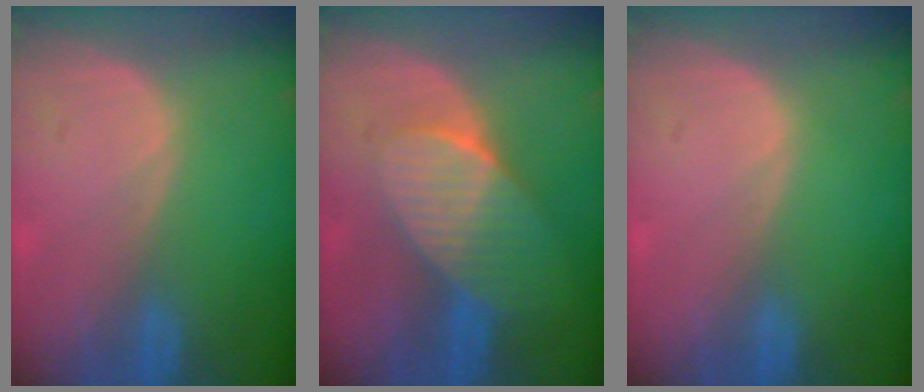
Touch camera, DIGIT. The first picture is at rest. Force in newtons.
{"total": 7.7, "press": 6.9, "slide": 3.4}
{"total": 0.0}